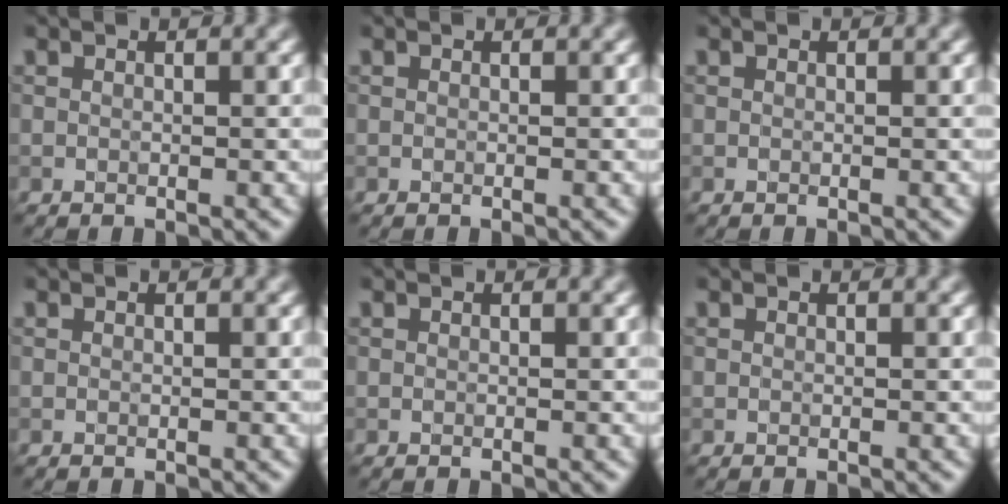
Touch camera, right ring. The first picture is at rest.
{"total": 0.0}
{"total": 0.0}
{"total": 0.0}
{"total": 0.0}
{"total": 0.0}